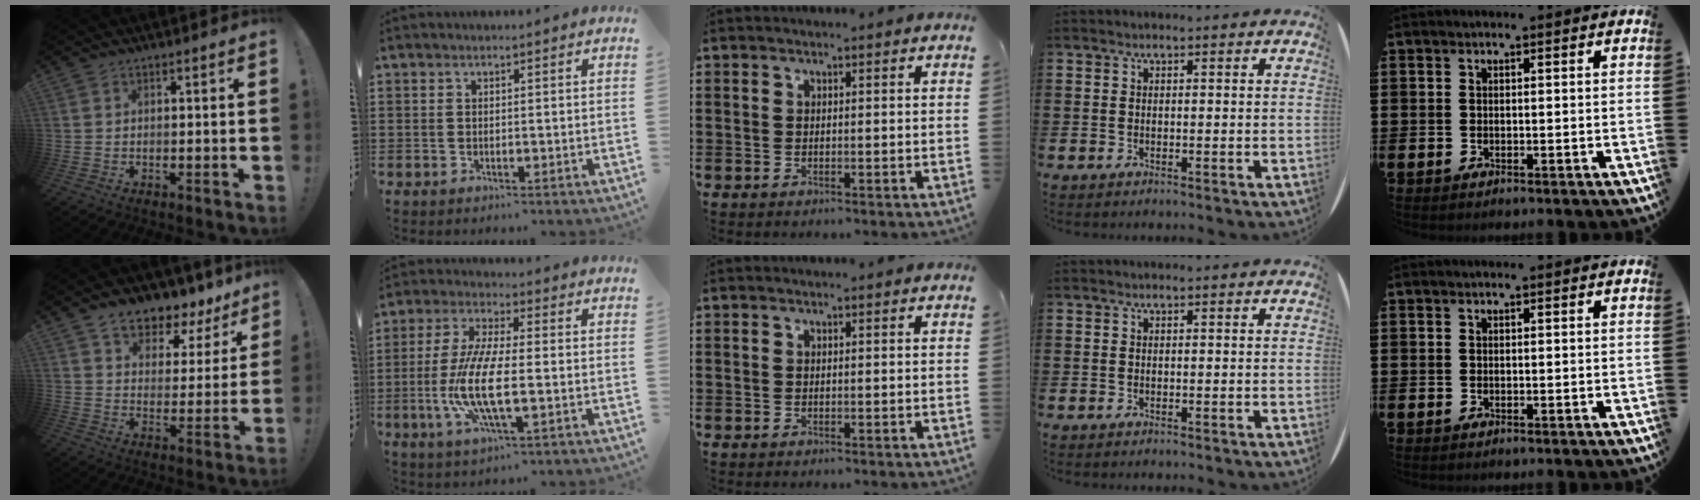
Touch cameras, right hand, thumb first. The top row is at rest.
{"thumb": {"total": 7.8, "force": [6.6, 3.5, 2.3], "torque": [-0.034, -0.065, 0.119]}, "index": {"total": 10.3, "force": [-2.4, 2.9, 9.6], "torque": [-0.223, -0.020, -0.054]}}